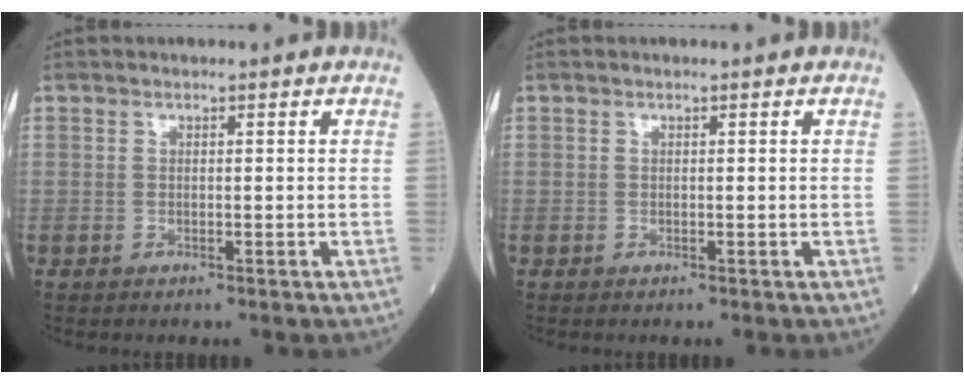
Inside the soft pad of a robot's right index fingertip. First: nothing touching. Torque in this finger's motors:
{"motor_torque": [0.00, 0.00, 0.00, -0.01]}